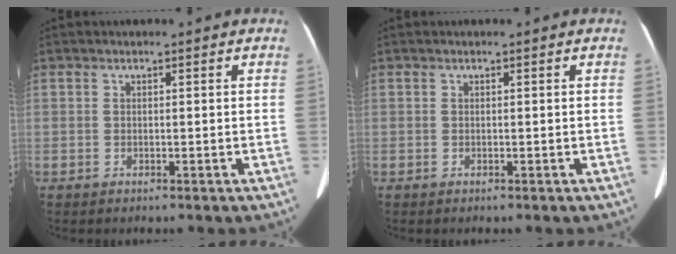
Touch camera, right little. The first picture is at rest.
{"total": 0.0}